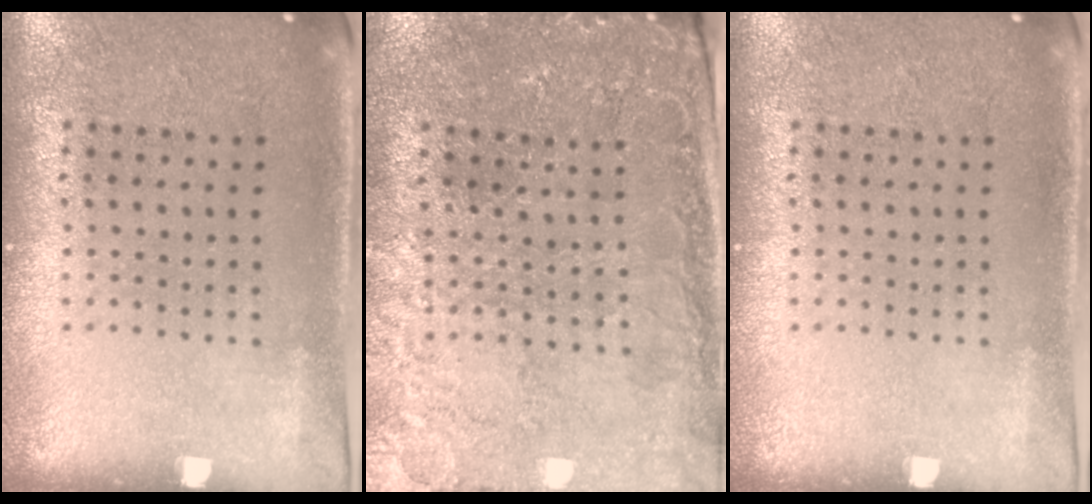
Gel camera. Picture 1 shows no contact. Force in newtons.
{"total": 0.7, "press": 0.6, "slide": 0.4}
{"total": 0.0}